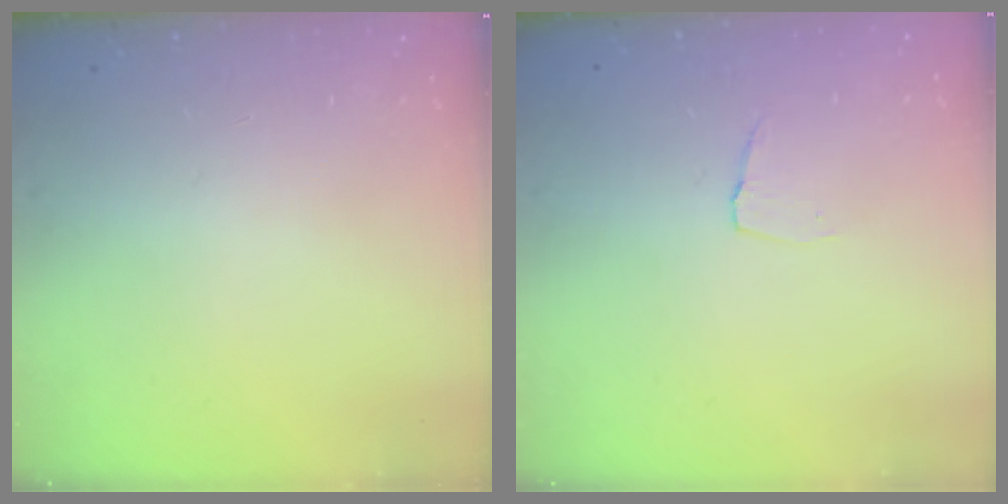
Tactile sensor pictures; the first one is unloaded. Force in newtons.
{"total": 3.6, "press": 3.6, "slide": 0.3}